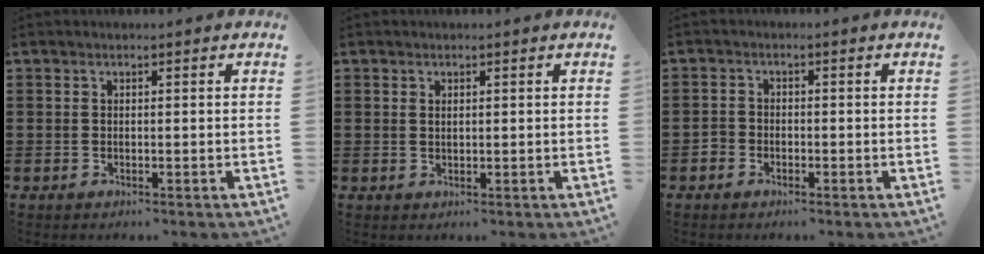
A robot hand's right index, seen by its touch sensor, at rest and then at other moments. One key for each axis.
{"total": 0.7, "fx": 0.3, "fy": 0.4, "fz": 0.5, "tx": -0.011, "ty": 0.002, "tz": 0.005}
{"total": 1.7, "fx": -1.1, "fy": 1.3, "fz": 0.5, "tx": -0.013, "ty": 0.003, "tz": -0.024}